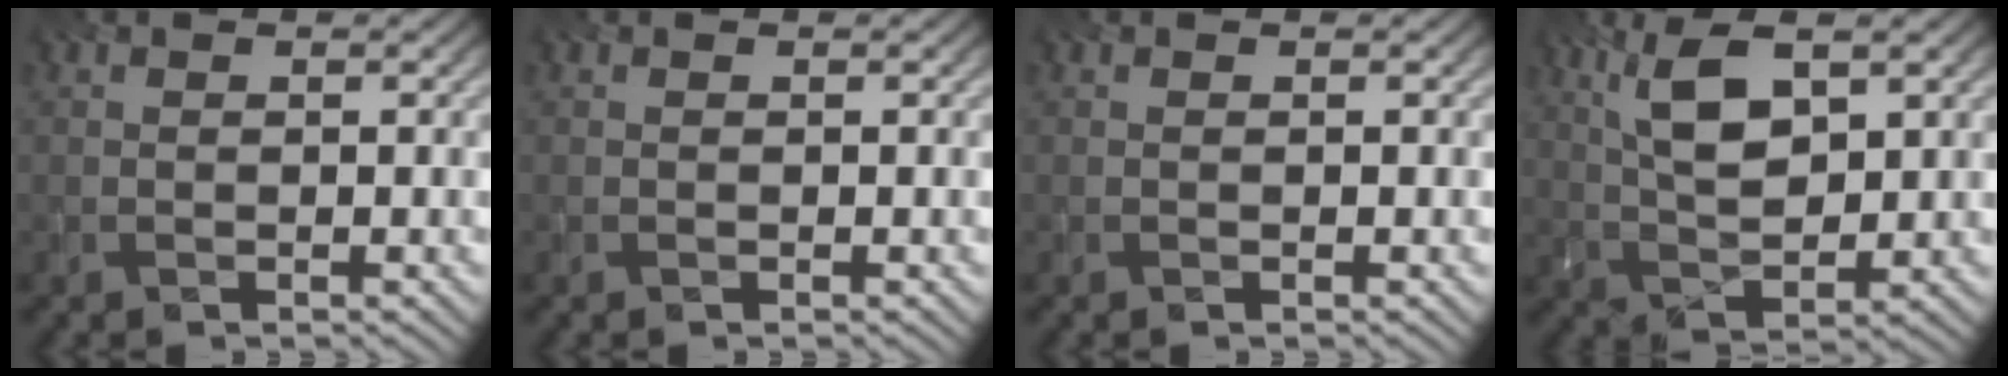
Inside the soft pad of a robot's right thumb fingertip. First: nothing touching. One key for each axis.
{"total": 0.0}
{"total": 0.0}
{"total": 7.4, "fx": 3.0, "fy": 2.9, "fz": 6.2, "tx": -0.135, "ty": 0.005, "tz": 0.061}